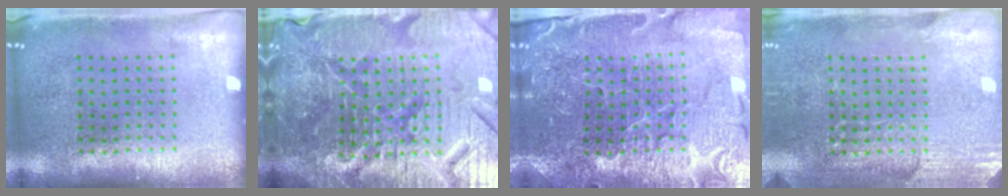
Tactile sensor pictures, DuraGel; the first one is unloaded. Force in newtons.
{"total": 7.1, "press": 6.3, "slide": 3.3}
{"total": 3.3, "press": 3.3, "slide": 0.2}
{"total": 2.8, "press": 2.7, "slide": 0.8}